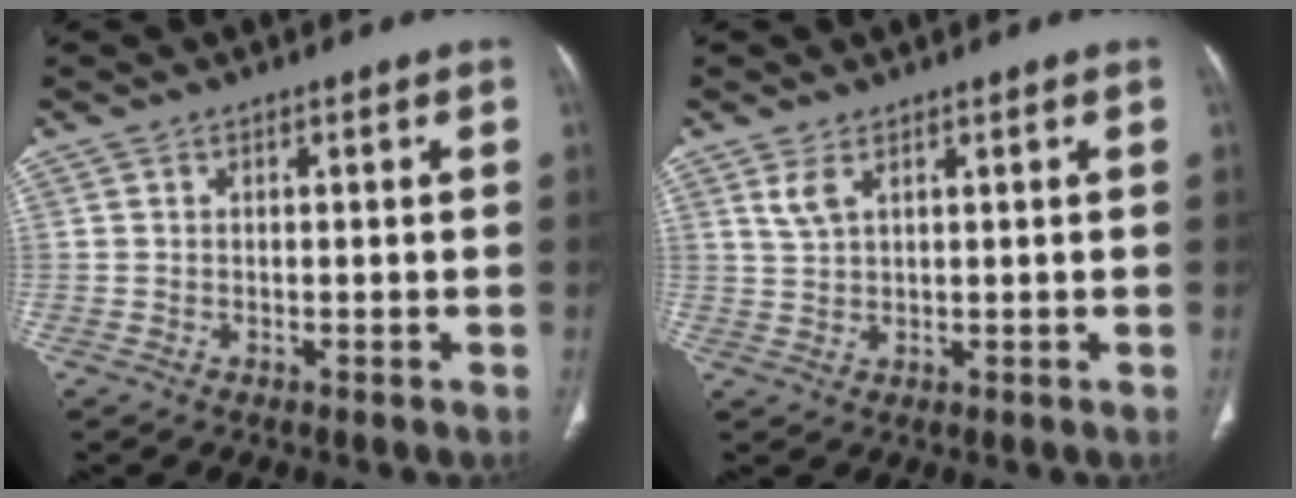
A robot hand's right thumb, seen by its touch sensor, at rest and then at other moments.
{"total": 2.7, "force": [1.6, 1.0, 1.9], "torque": [-0.045, -0.001, 0.043]}